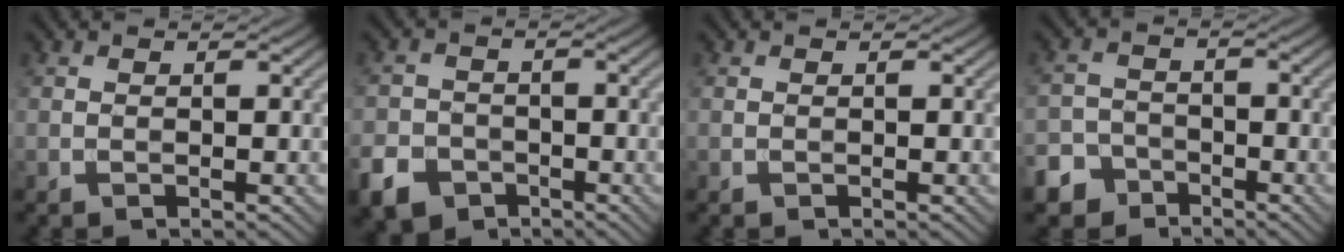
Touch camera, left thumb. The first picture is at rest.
{"total": 5.9, "force": [-3.6, 4.2, 2.2], "torque": [-0.053, -0.011, -0.073]}
{"total": 0.0}
{"total": 5.5, "force": [-3.9, 3.7, 1.1], "torque": [-0.009, -0.002, -0.085]}